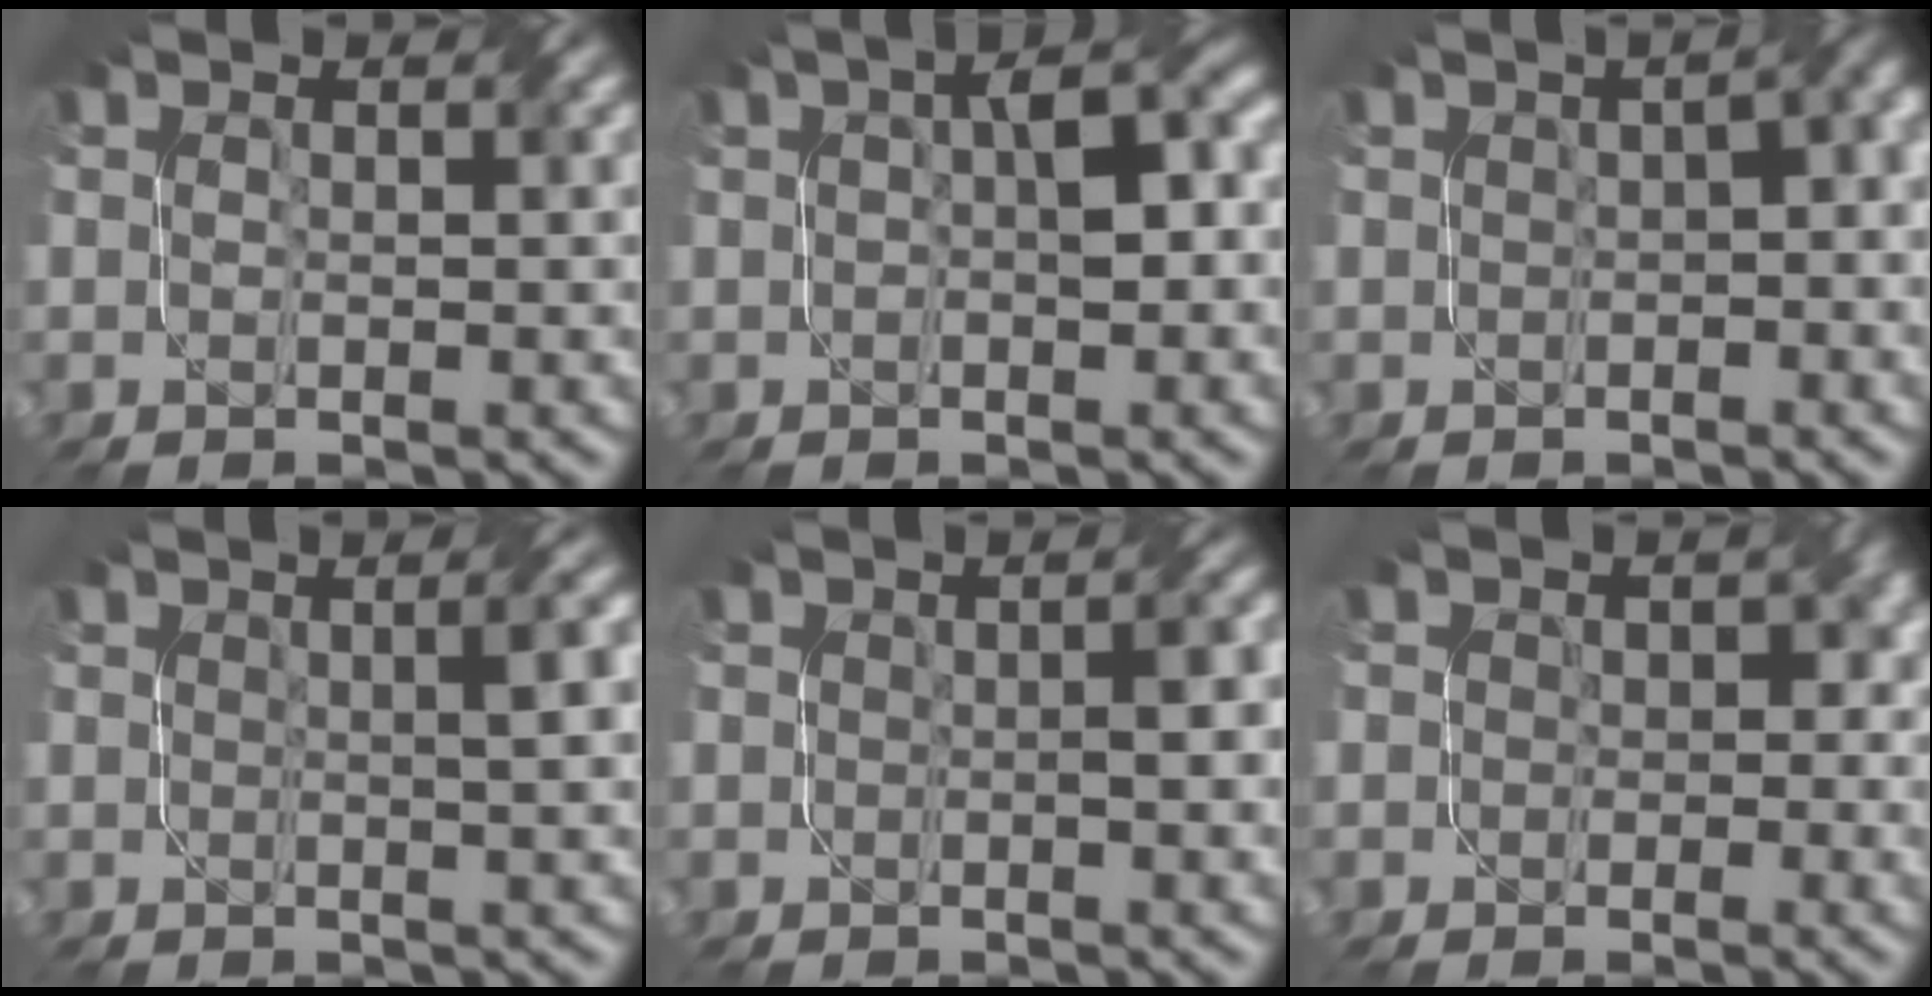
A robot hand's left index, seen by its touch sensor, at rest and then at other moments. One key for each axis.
{"total": 4.1, "fx": 0.3, "fy": 1.5, "fz": 3.8, "tx": -0.056, "ty": 0.015, "tz": 0.006}
{"total": 9.4, "fx": 0.9, "fy": 4.5, "fz": 8.2, "tx": -0.034, "ty": 0.038, "tz": -0.020}
{"total": 2.6, "fx": 0.2, "fy": 0.6, "fz": 2.6, "tx": -0.023, "ty": 0.013, "tz": 0.002}
{"total": 1.6, "fx": -0.6, "fy": 0.5, "fz": 1.4, "tx": -0.016, "ty": 0.006, "tz": -0.007}
{"total": 3.7, "fx": -0.3, "fy": 3.1, "fz": 2.0, "tx": 0.000, "ty": 0.009, "tz": -0.006}